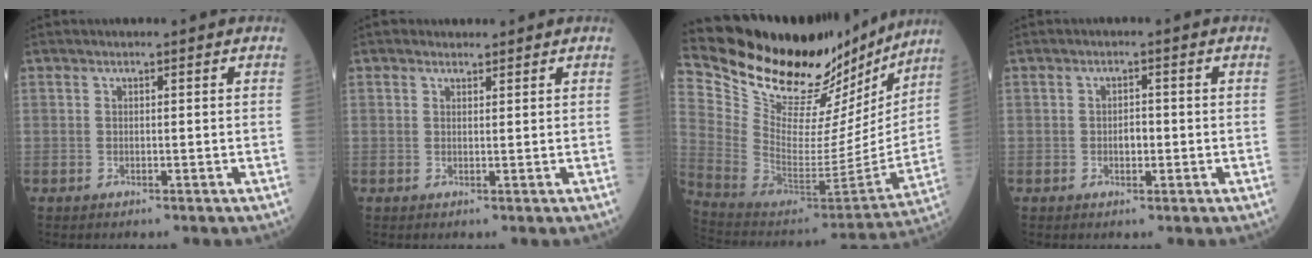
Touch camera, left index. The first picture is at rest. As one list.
[{"total": 1.2, "force": [1.0, 0.6, 0.0], "torque": [-0.003, 0.002, 0.013]}, {"total": 27.7, "force": [23.7, 8.4, 11.6], "torque": [-0.197, -0.032, 0.365]}, {"total": 1.8, "force": [-0.3, 0.9, 1.5], "torque": [-0.026, 0.002, -0.004]}]